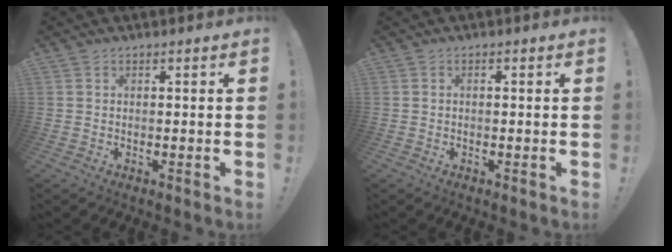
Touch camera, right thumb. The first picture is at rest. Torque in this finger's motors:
{"motor_torque": [-0.01, -0.13, -0.12, 0.06, 0.04]}